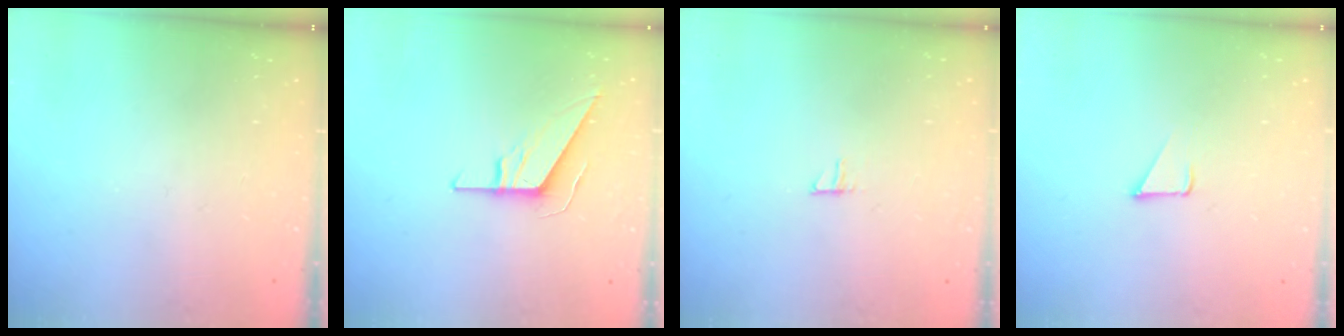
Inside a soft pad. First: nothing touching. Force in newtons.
{"total": 9.2, "press": 9.1, "slide": 0.9}
{"total": 3.7, "press": 3.7, "slide": 0.3}
{"total": 2.8, "press": 2.8, "slide": 0.2}